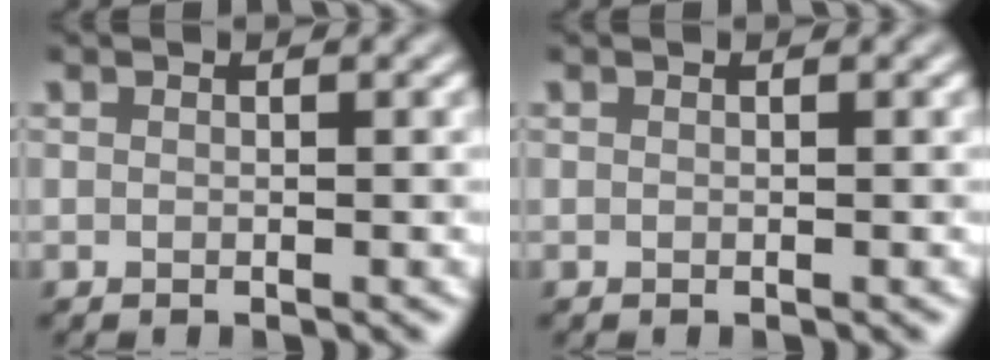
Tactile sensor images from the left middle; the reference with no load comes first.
{"total": 0.0}